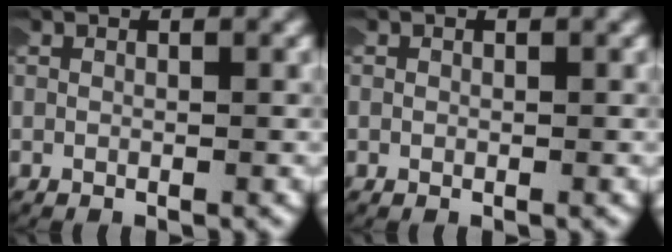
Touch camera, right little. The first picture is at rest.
{"total": 0.6, "force": [-0.2, 0.5, -0.1], "torque": [0.000, 0.001, -0.006]}